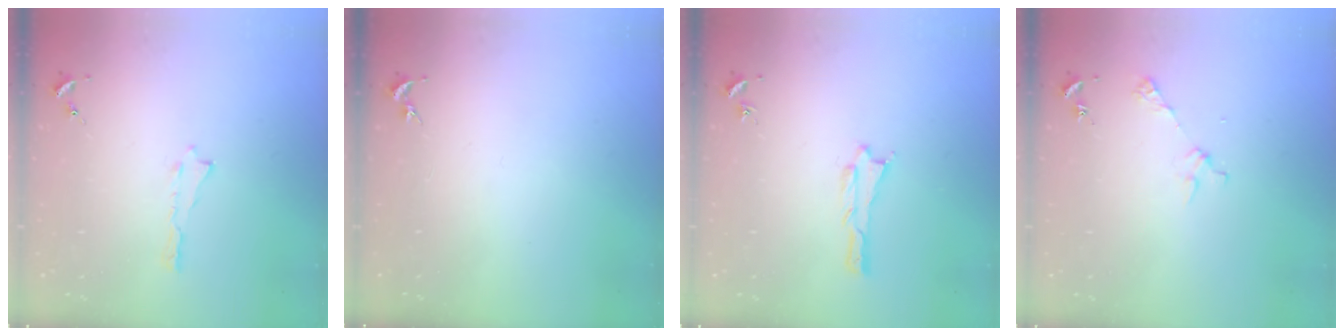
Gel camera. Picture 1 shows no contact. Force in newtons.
{"total": 0.0}
{"total": 0.6, "press": 0.6, "slide": 0.1}
{"total": 3.3, "press": 3.3, "slide": 0.2}